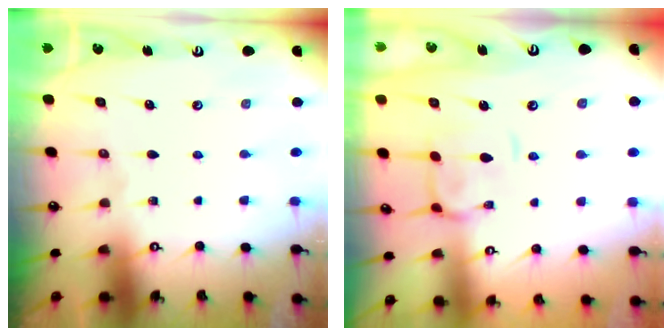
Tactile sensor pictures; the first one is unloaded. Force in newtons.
{"total": 1.6, "press": 1.4, "slide": 0.9}